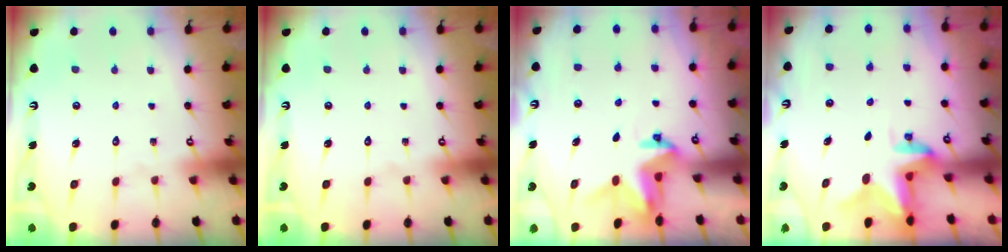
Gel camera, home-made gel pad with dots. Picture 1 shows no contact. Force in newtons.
{"total": 0.0}
{"total": 3.4, "press": 3.4, "slide": 0.1}
{"total": 2.5, "press": 2.5, "slide": 0.4}